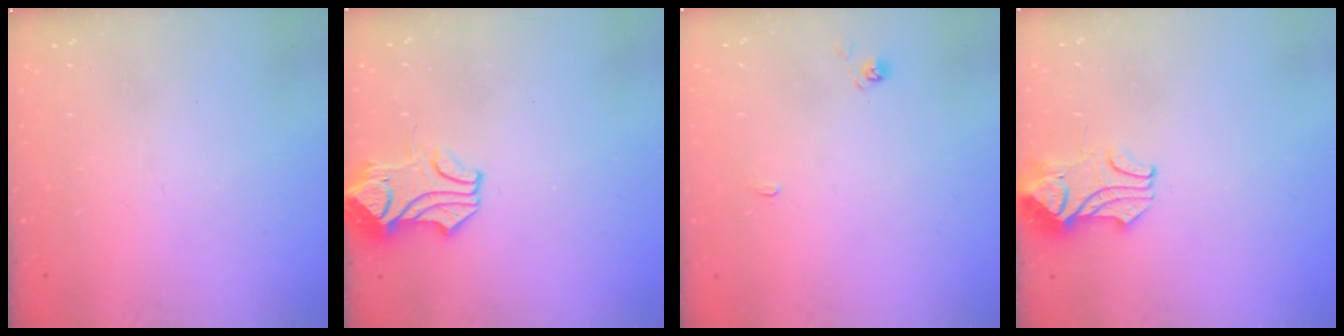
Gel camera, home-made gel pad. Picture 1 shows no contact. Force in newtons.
{"total": 1.5, "press": 1.4, "slide": 0.5}
{"total": 1.7, "press": 1.7, "slide": 0.3}
{"total": 2.1, "press": 1.9, "slide": 0.9}